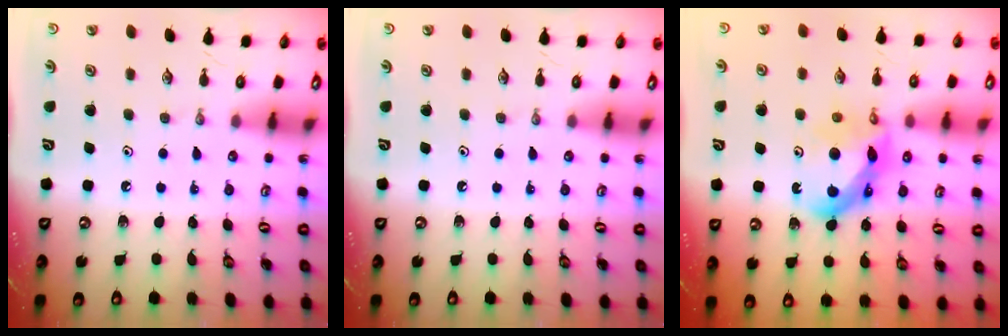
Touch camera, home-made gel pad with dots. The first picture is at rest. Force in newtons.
{"total": 0.0}
{"total": 10.2, "press": 10.2, "slide": 0.3}